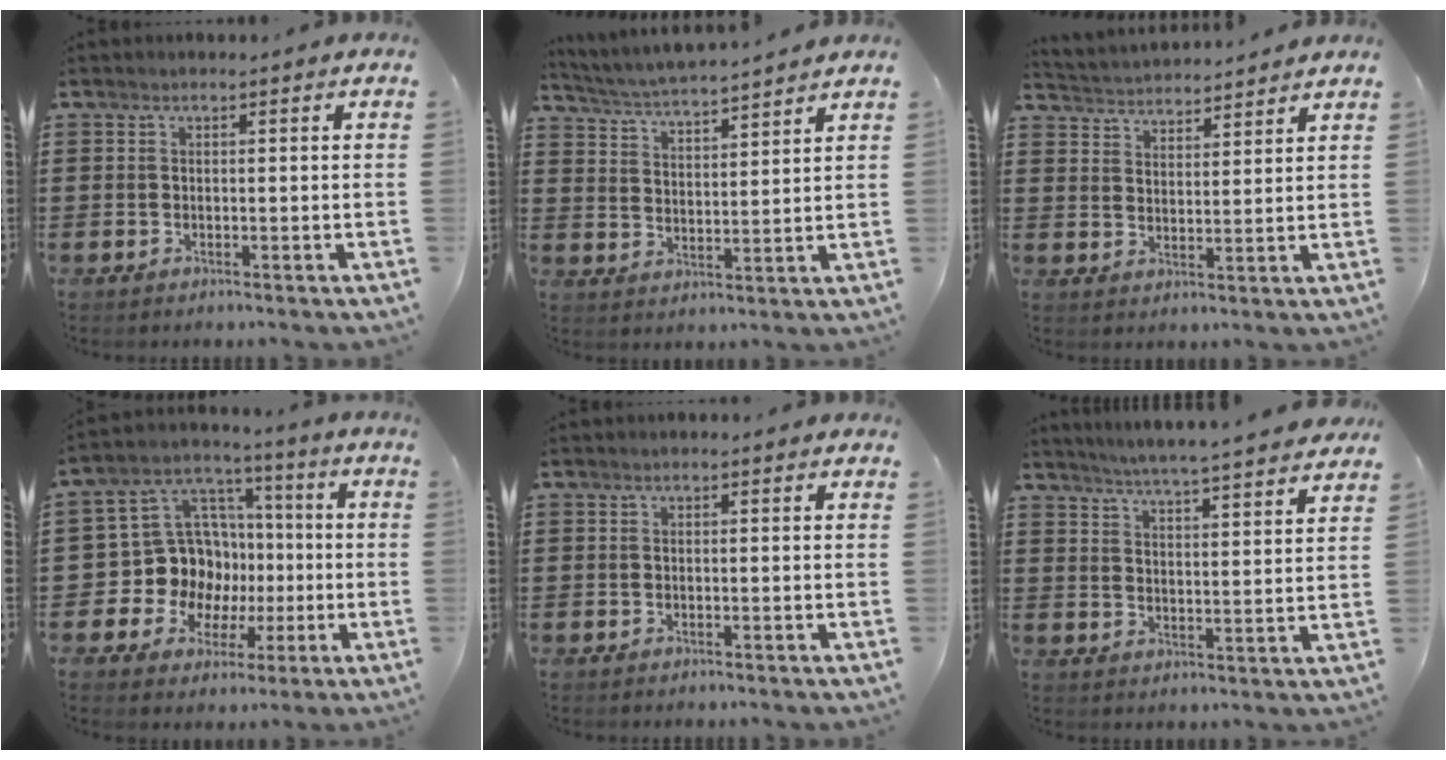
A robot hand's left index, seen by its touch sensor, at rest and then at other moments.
{"total": 4.2, "force": [4.2, -0.5, 0.7], "torque": [-0.034, -0.028, 0.069]}
{"total": 3.3, "force": [3.3, 0.0, -0.6], "torque": [-0.004, -0.018, 0.058]}
{"total": 12.0, "force": [-0.9, 11.4, 3.7], "torque": [-0.110, -0.006, -0.007]}
{"total": 0.0}
{"total": 4.6, "force": [4.4, -0.8, 0.9], "torque": [-0.037, -0.032, 0.074]}